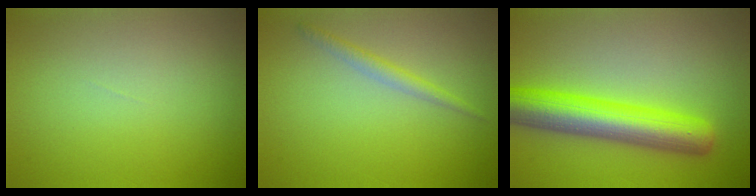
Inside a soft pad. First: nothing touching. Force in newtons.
{"total": 1.5, "press": 1.5, "slide": 0.0}
{"total": 8.0, "press": 8.0, "slide": 0.2}